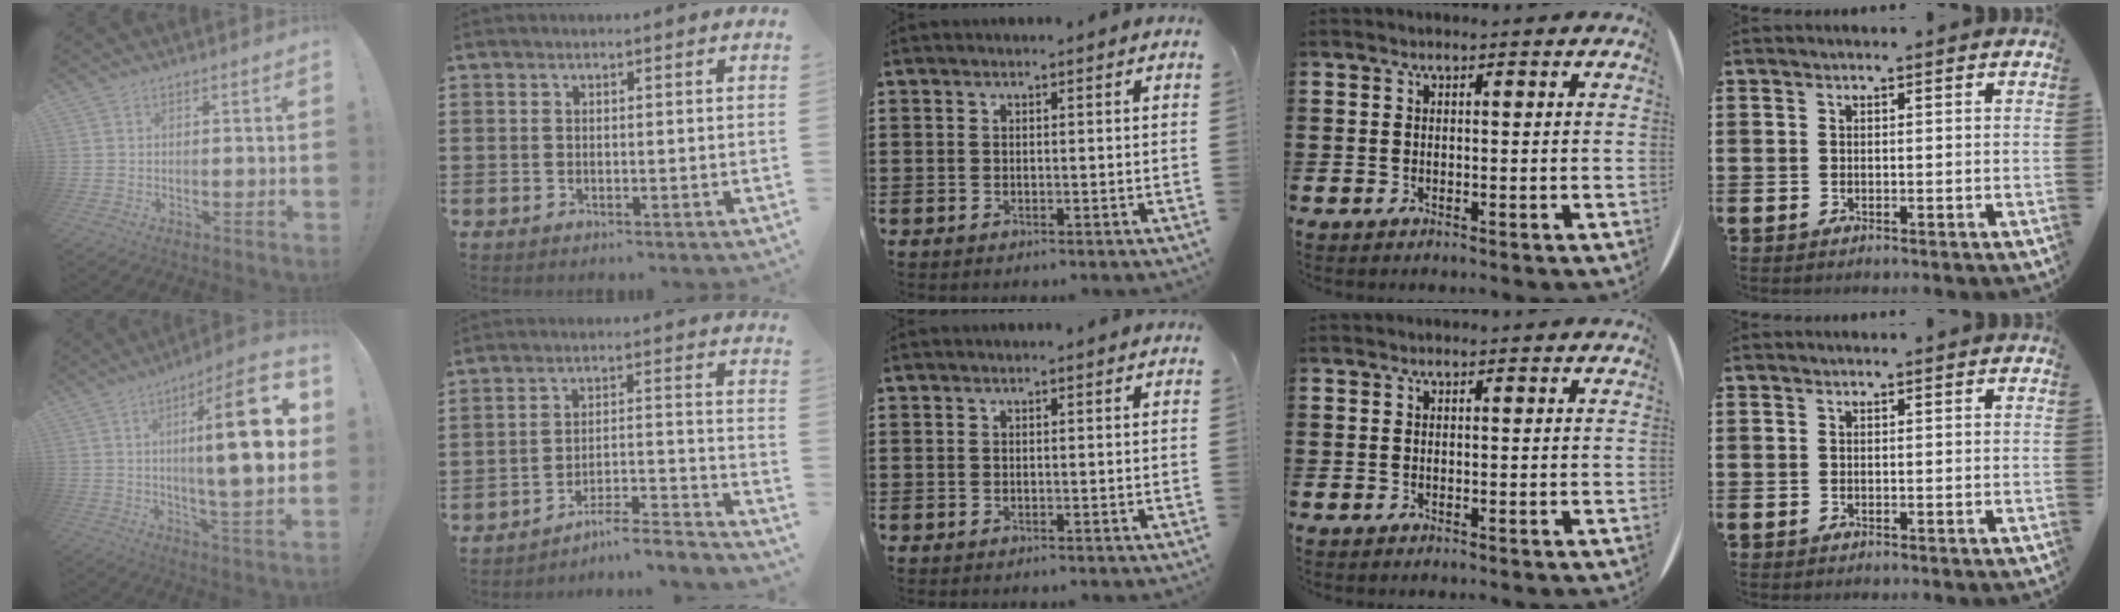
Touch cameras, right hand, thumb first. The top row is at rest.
{"thumb": {"total": 21.4, "force": [3.9, 4.1, 20.7], "torque": [-0.307, -0.018, 0.042]}, "index": {"total": 5.0, "force": [-4.7, 0.1, 1.7], "torque": [-0.032, -0.011, -0.097]}}